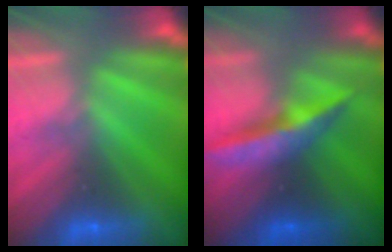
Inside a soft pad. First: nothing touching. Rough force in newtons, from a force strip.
{"total": 6.4}